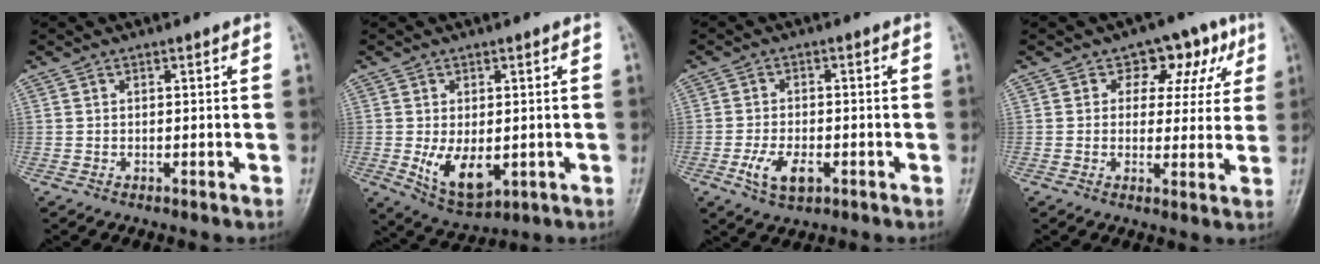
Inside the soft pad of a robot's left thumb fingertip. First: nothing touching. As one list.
[{"total": 8.3, "force": [-1.2, 4.8, 6.7], "torque": [-0.104, -0.016, -0.004]}, {"total": 5.9, "force": [-2.3, 3.2, 4.4], "torque": [-0.083, 0.004, -0.040]}, {"total": 9.2, "force": [3.9, 6.6, 5.0], "torque": [-0.006, -0.003, 0.044]}]